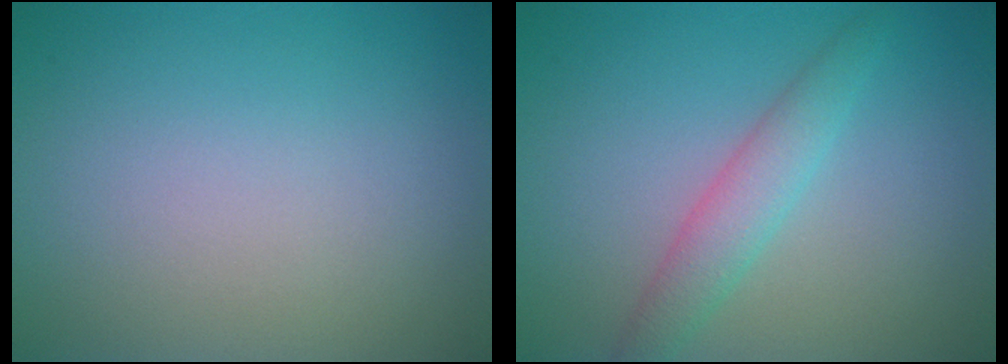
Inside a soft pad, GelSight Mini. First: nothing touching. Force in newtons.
{"total": 2.9, "press": 2.8, "slide": 0.1}